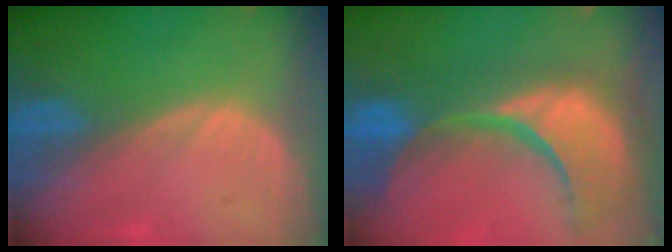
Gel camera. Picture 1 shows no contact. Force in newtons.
{"total": 15.3, "press": 12.1, "slide": 9.5}